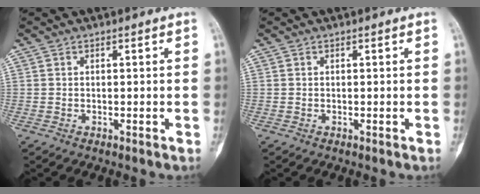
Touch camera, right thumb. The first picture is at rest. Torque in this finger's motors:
{"motor_torque": [0.15, 0.00, 0.09, -0.08, 0.02]}